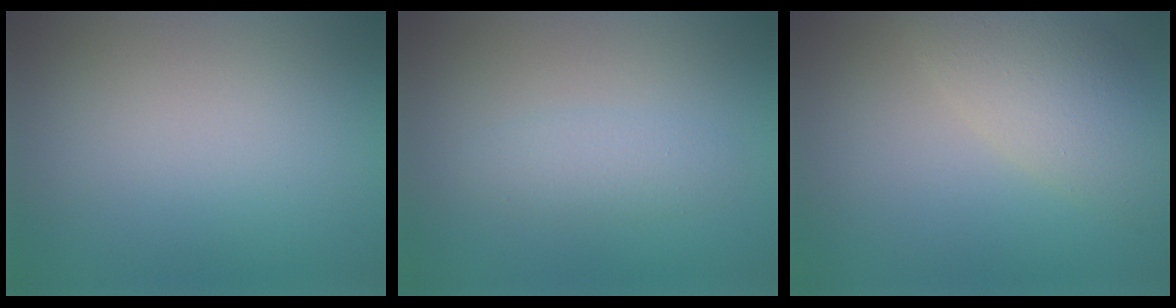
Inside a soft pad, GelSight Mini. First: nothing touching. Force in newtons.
{"total": 1.9, "press": 1.9, "slide": 0.0}
{"total": 5.3, "press": 5.3, "slide": 0.5}